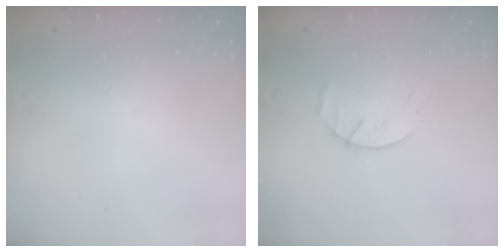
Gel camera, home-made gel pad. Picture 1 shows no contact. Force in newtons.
{"total": 4.3, "press": 4.2, "slide": 0.6}